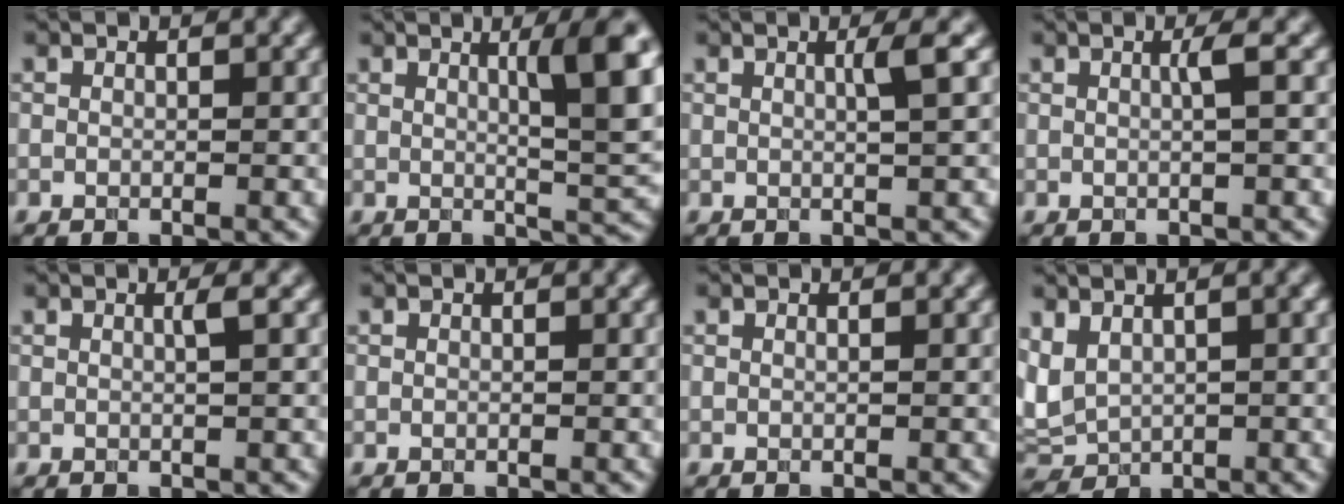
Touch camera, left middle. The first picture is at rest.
{"total": 6.7, "force": [1.7, 1.0, 6.4], "torque": [-0.077, 0.000, 0.038]}
{"total": 1.6, "force": [0.3, -0.1, 1.5], "torque": [-0.028, 0.005, 0.010]}
{"total": 1.2, "force": [-0.1, 0.0, 1.2], "torque": [-0.025, 0.007, 0.002]}
{"total": 0.8, "force": [0.0, 0.0, 0.8], "torque": [-0.013, 0.004, 0.004]}
{"total": 0.0}
{"total": 0.0}
{"total": 3.4, "force": [1.2, 1.8, 2.6], "torque": [-0.083, 0.012, 0.039]}